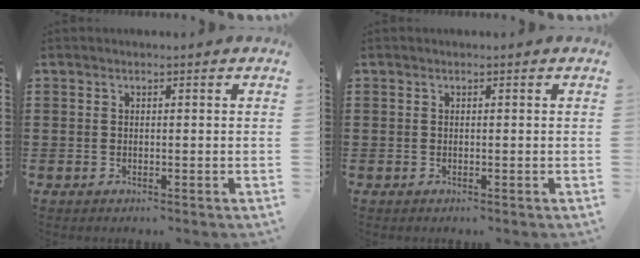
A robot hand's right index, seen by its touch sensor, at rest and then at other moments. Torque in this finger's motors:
{"motor_torque": [-0.10, 0.09, 0.00, 0.00]}